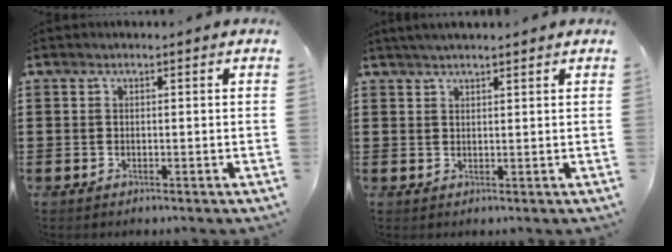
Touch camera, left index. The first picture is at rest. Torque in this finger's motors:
{"motor_torque": [0.44, 0.39, 0.42, 0.09]}